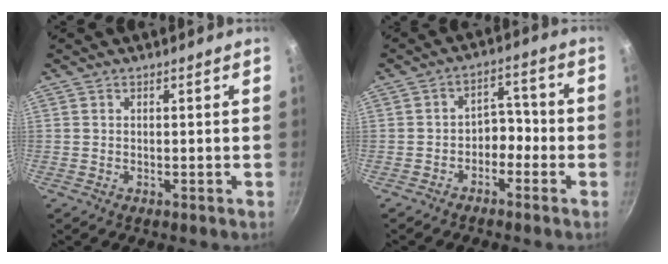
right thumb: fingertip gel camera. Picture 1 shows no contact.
{"total": 5.4, "force": [-2.2, 3.9, 3.1], "torque": [-0.018, 0.036, -0.048]}